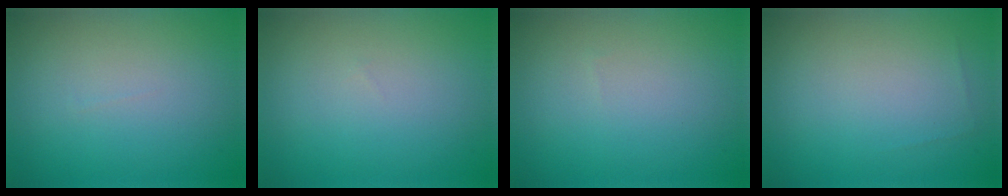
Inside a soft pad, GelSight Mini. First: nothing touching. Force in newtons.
{"total": 0.0}
{"total": 0.0}
{"total": 0.0}